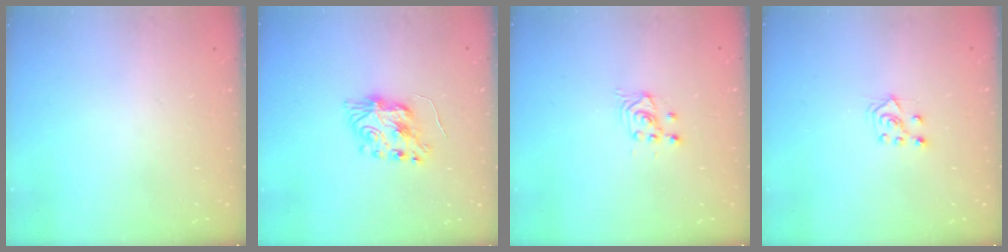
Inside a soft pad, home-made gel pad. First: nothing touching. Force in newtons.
{"total": 8.7, "press": 8.6, "slide": 0.6}
{"total": 2.6, "press": 2.6, "slide": 0.1}
{"total": 5.7, "press": 5.7, "slide": 0.8}